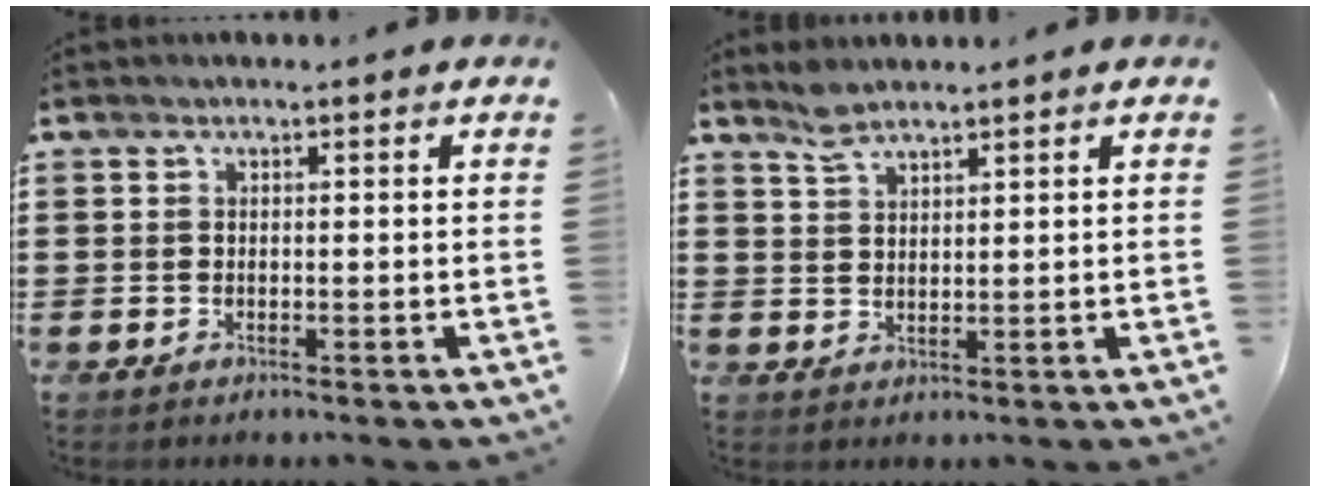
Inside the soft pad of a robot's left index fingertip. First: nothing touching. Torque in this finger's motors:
{"motor_torque": [0.05, 0.23, 0.03, 0.00]}